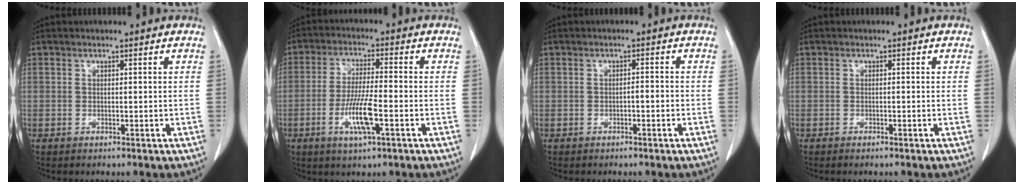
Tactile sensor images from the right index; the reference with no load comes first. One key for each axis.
{"total": 7.6, "fx": -2.7, "fy": 0.7, "fz": 7.1, "tx": -0.140, "ty": -0.009, "tz": -0.051}
{"total": 1.1, "fx": -0.5, "fy": 0.4, "fz": 0.9, "tx": -0.016, "ty": 0.003, "tz": -0.007}
{"total": 0.5, "fx": -0.5, "fy": -0.1, "fz": 0.3, "tx": -0.008, "ty": -0.001, "tz": -0.008}